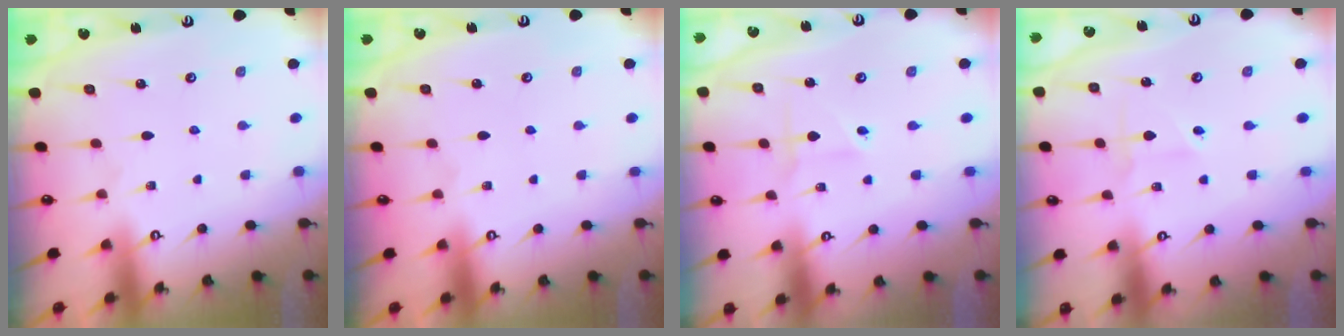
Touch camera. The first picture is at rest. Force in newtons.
{"total": 0.0}
{"total": 2.0, "press": 1.9, "slide": 0.5}
{"total": 2.0, "press": 2.0, "slide": 0.2}